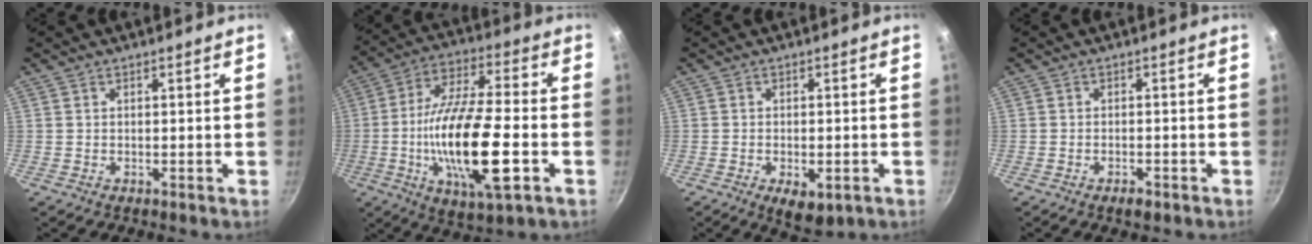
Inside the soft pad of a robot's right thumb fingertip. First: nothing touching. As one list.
[{"total": 20.8, "force": [-4.9, 6.4, 19.2], "torque": [-0.356, 0.016, -0.095]}, {"total": 6.4, "force": [-2.4, 3.1, 5.0], "torque": [-0.058, 0.003, -0.026]}, {"total": 2.3, "force": [-1.5, 0.9, 1.5], "torque": [-0.025, 0.010, -0.023]}]